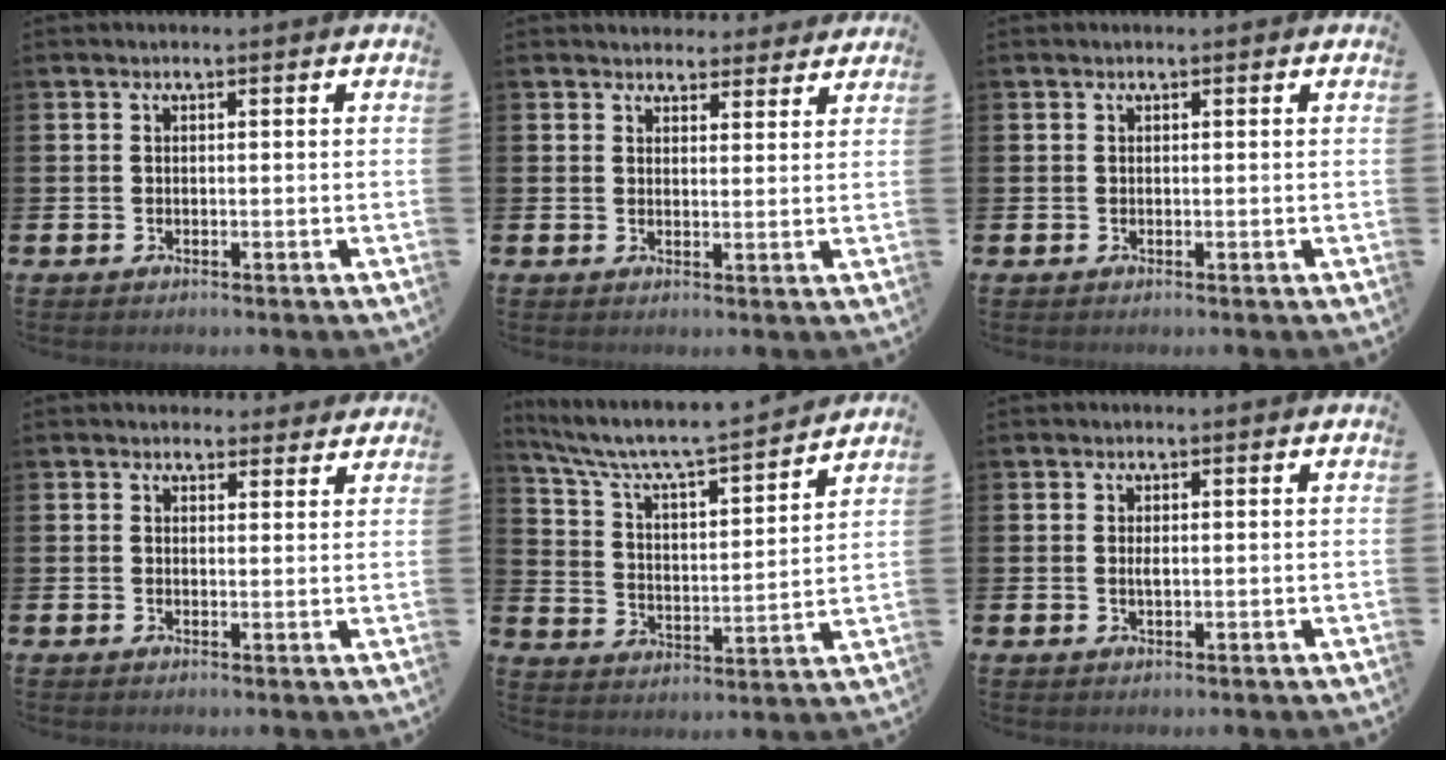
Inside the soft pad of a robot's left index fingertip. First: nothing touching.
{"total": 3.5, "force": [3.2, 1.2, -0.3], "torque": [0.007, -0.017, 0.058]}
{"total": 0.0}
{"total": 2.6, "force": [2.4, 1.1, -0.1], "torque": [0.015, -0.014, 0.041]}
{"total": 7.2, "force": [6.7, 0.8, 2.5], "torque": [-0.080, -0.054, 0.110]}
{"total": 0.9, "force": [0.2, 0.3, 0.9], "torque": [-0.016, 0.001, 0.002]}